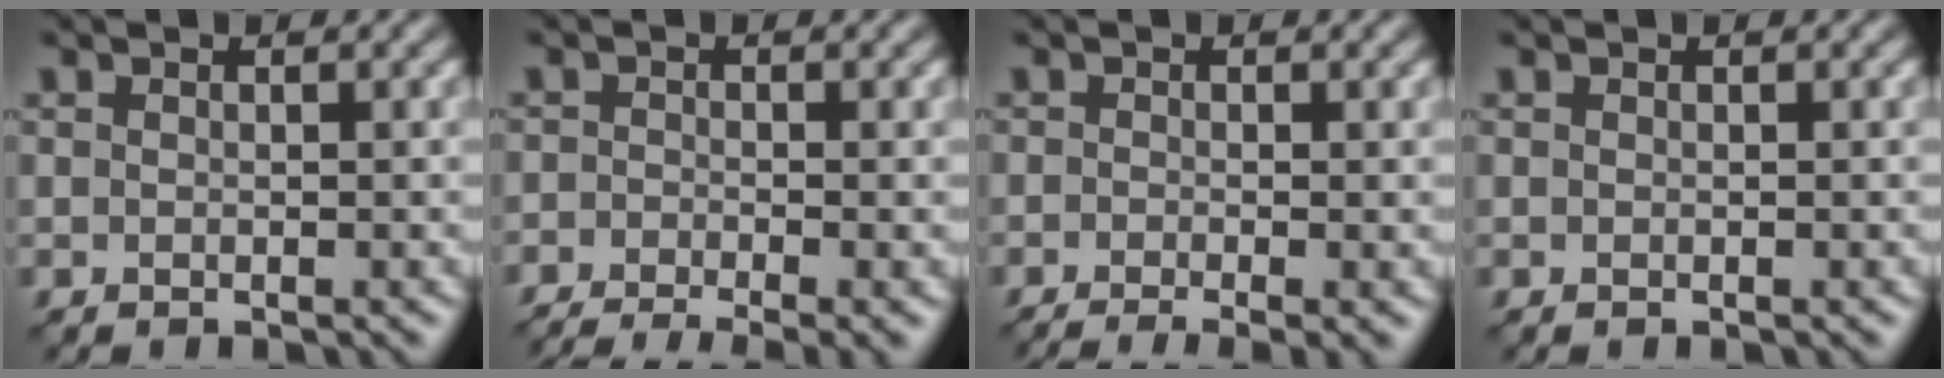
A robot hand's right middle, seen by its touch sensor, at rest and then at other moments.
{"total": 4.1, "force": [-3.0, 0.9, 2.7], "torque": [-0.041, -0.014, -0.058]}
{"total": 3.2, "force": [-1.6, 0.8, 2.7], "torque": [-0.036, -0.010, -0.027]}
{"total": 0.0}